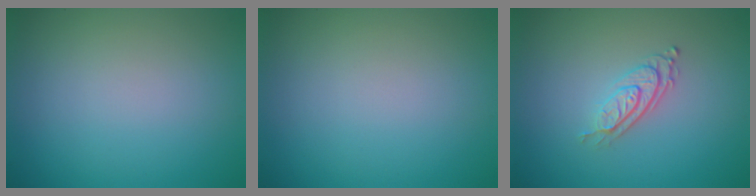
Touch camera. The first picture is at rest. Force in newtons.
{"total": 0.0}
{"total": 2.7, "press": 2.0, "slide": 1.9}